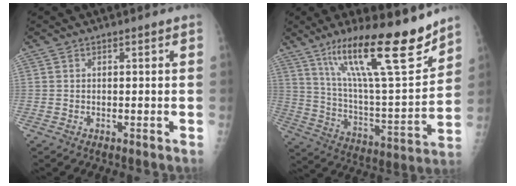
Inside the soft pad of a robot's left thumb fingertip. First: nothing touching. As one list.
[{"total": 23.5, "force": [15.7, 4.5, 16.8], "torque": [-0.258, -0.071, 0.270]}]